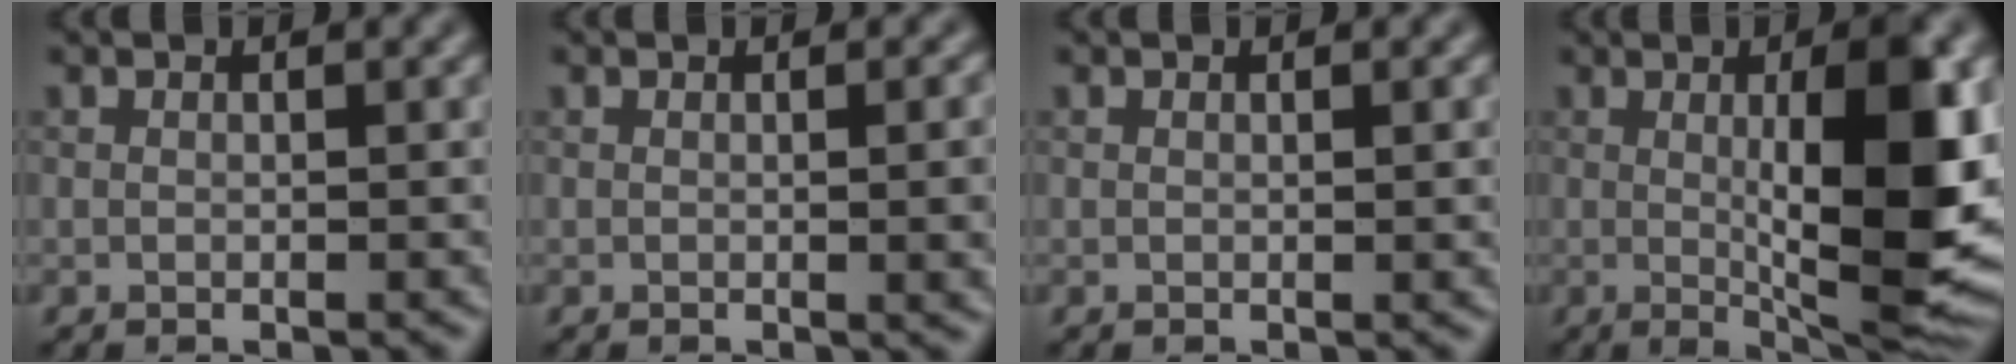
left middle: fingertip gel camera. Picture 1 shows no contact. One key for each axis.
{"total": 4.0, "fx": 0.2, "fy": 1.7, "fz": 3.7, "tx": -0.017, "ty": 0.019, "tz": 0.006}
{"total": 0.9, "fx": 0.2, "fy": 0.3, "fz": 0.9, "tx": -0.008, "ty": 0.003, "tz": 0.001}
{"total": 10.8, "fx": 0.4, "fy": 2.4, "fz": 10.5, "tx": -0.145, "ty": -0.007, "tz": 0.024}